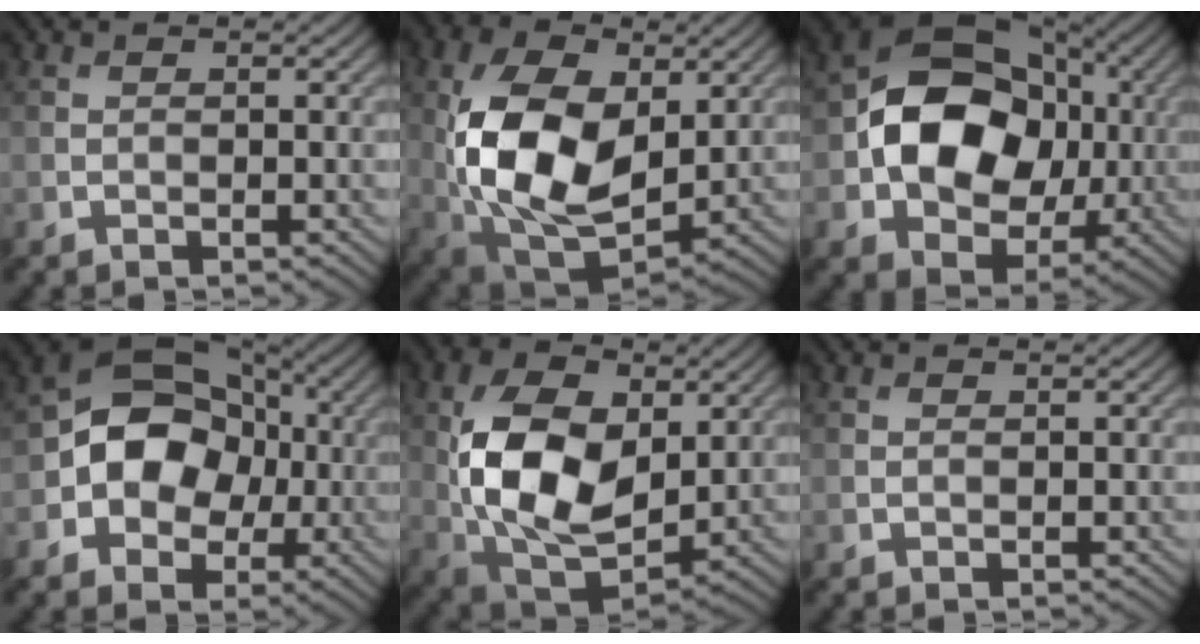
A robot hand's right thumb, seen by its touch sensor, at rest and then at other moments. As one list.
[{"total": 16.0, "force": [0.8, 9.6, 12.7], "torque": [-0.276, -0.005, 0.018]}, {"total": 14.2, "force": [0.2, 10.9, 9.1], "torque": [-0.153, 0.003, -0.002]}, {"total": 10.0, "force": [-1.2, 8.0, 5.8], "torque": [-0.091, 0.004, -0.051]}, {"total": 14.6, "force": [1.5, 9.0, 11.4], "torque": [-0.246, 0.001, 0.029]}, {"total": 0.0}]